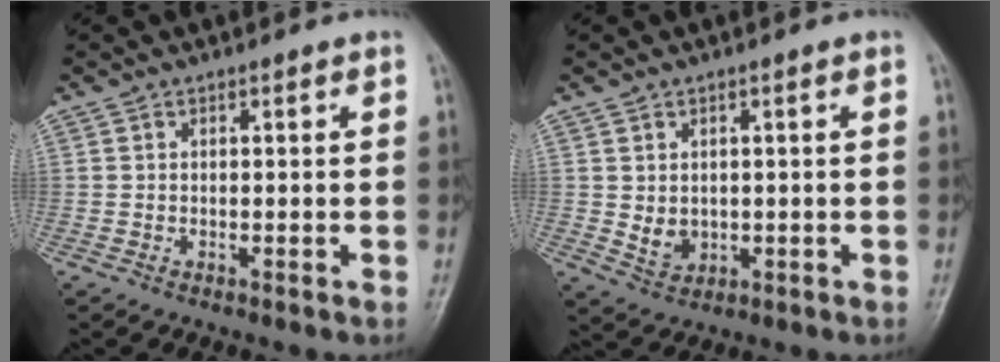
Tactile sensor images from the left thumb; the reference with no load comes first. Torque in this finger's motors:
{"motor_torque": [-0.13, -0.09, 0.34, -0.10, 0.03]}